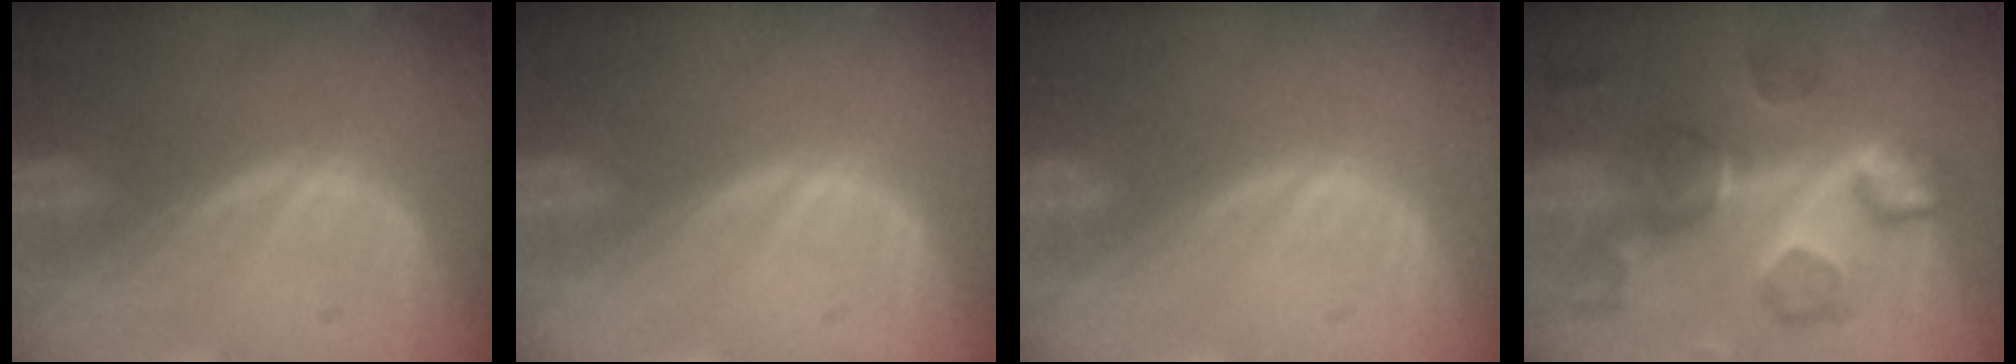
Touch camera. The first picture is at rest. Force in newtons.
{"total": 0.0}
{"total": 0.0}
{"total": 9.0, "press": 9.0, "slide": 0.3}